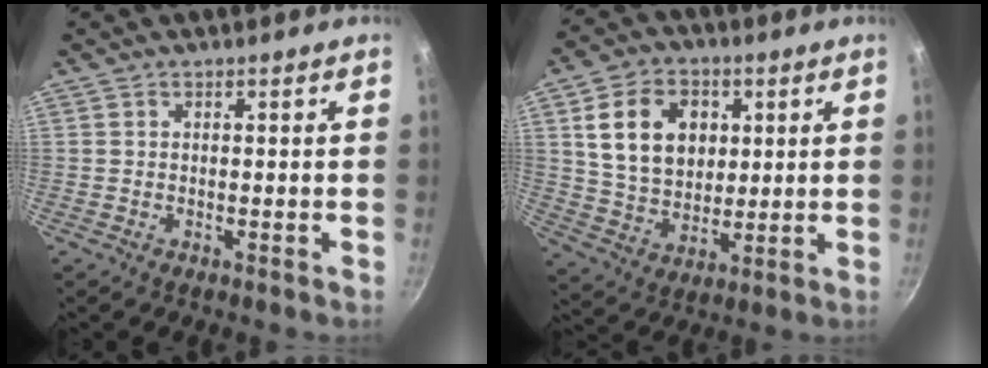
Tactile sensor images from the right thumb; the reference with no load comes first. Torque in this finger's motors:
{"motor_torque": [-1.30, 1.77, 0.97, 0.74, 0.08]}